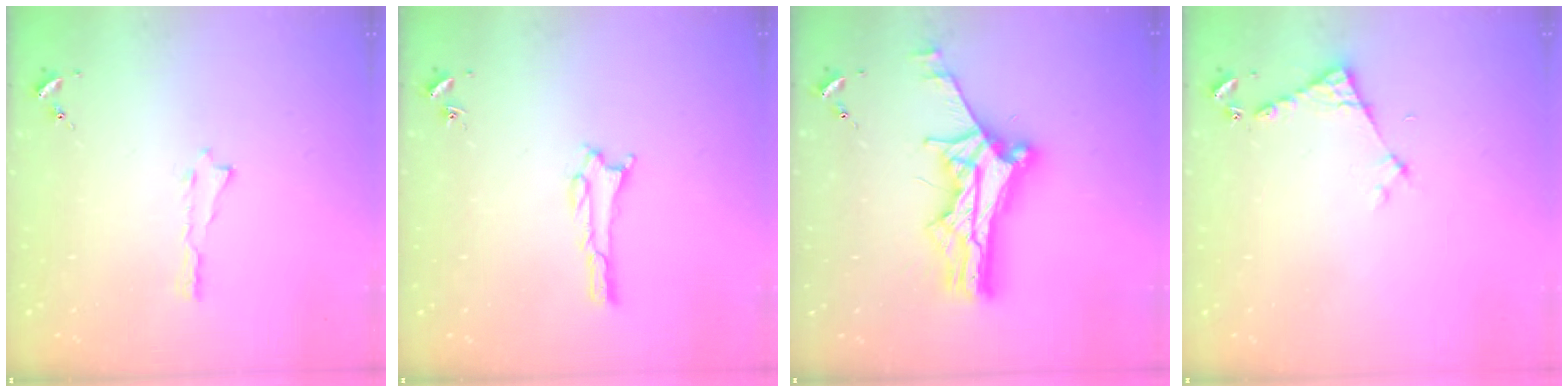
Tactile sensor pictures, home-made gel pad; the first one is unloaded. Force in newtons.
{"total": 1.6, "press": 1.6, "slide": 0.1}
{"total": 12.5, "press": 12.4, "slide": 1.4}
{"total": 3.9, "press": 3.9, "slide": 0.3}